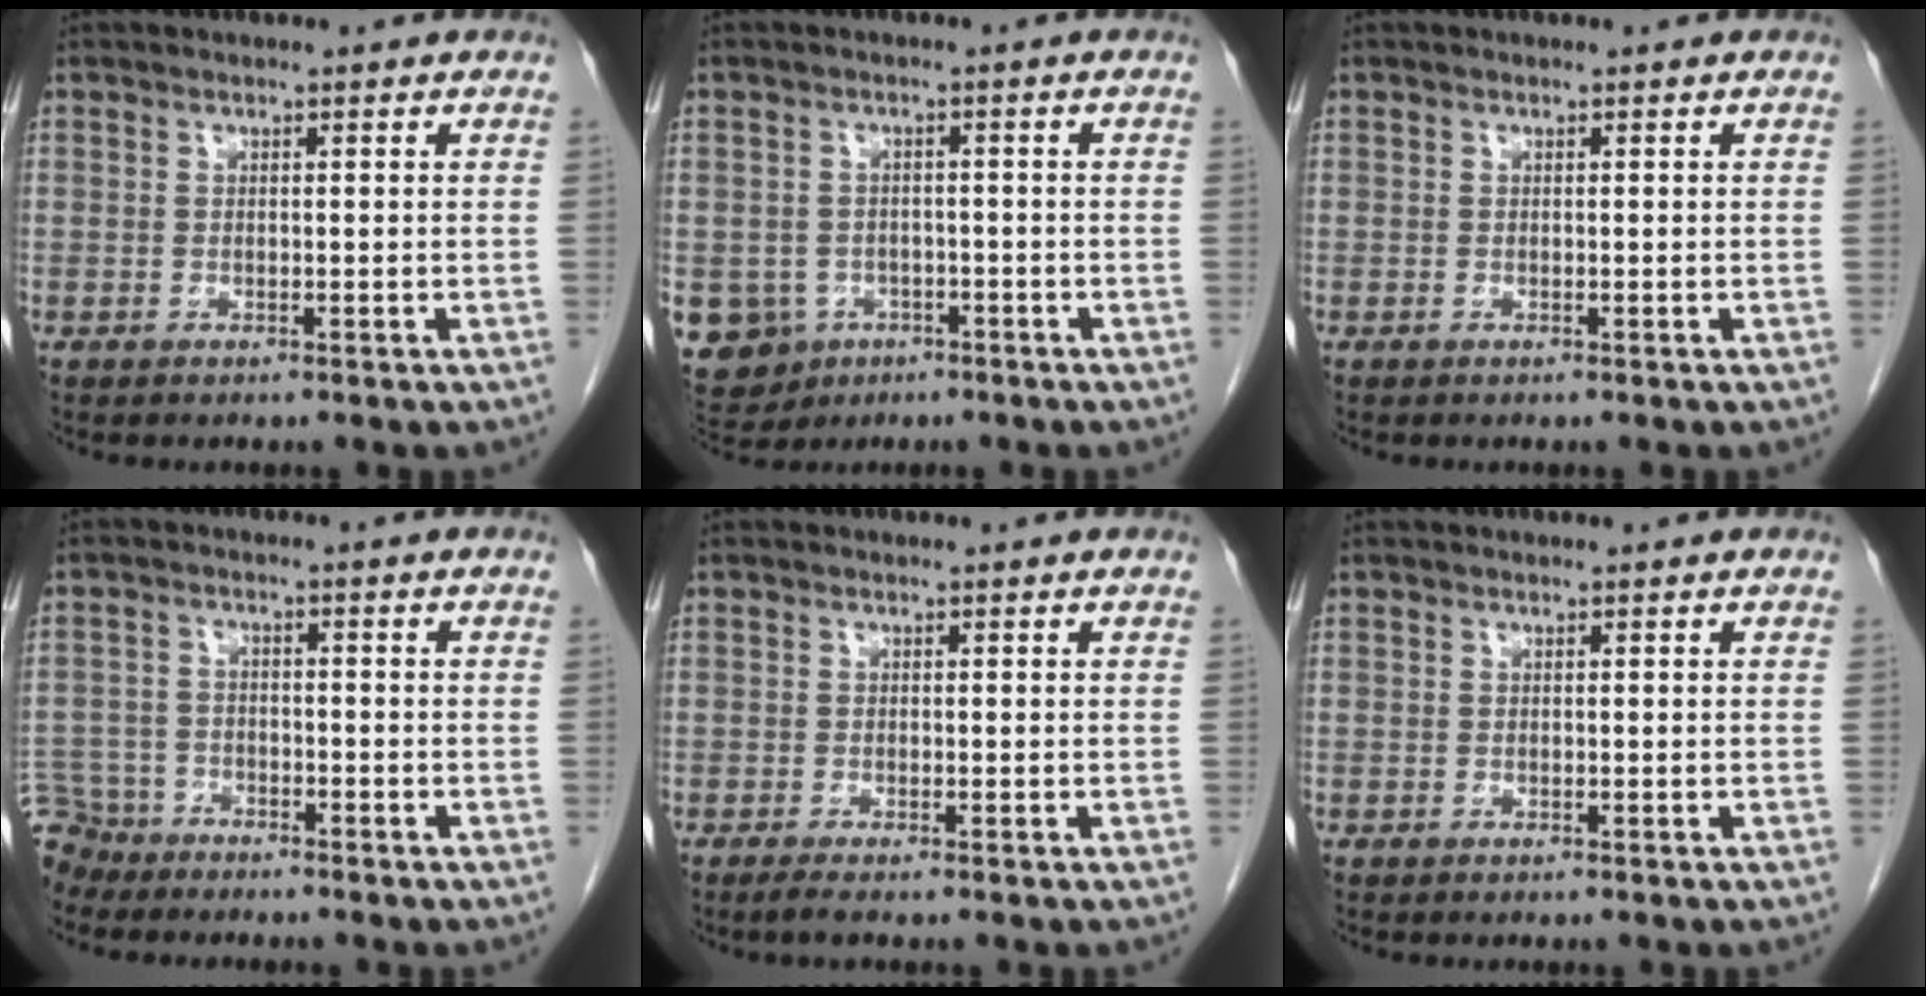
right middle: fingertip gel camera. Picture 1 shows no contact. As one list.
[{"total": 9.4, "force": [-4.0, 8.2, 2.2], "torque": [-0.067, 0.007, -0.049]}, {"total": 0.0}, {"total": 6.3, "force": [-5.7, 2.7, -0.3], "torque": [0.003, -0.005, -0.109]}, {"total": 1.1, "force": [-0.8, -0.2, 0.7], "torque": [-0.022, -0.006, -0.019]}, {"total": 0.0}]